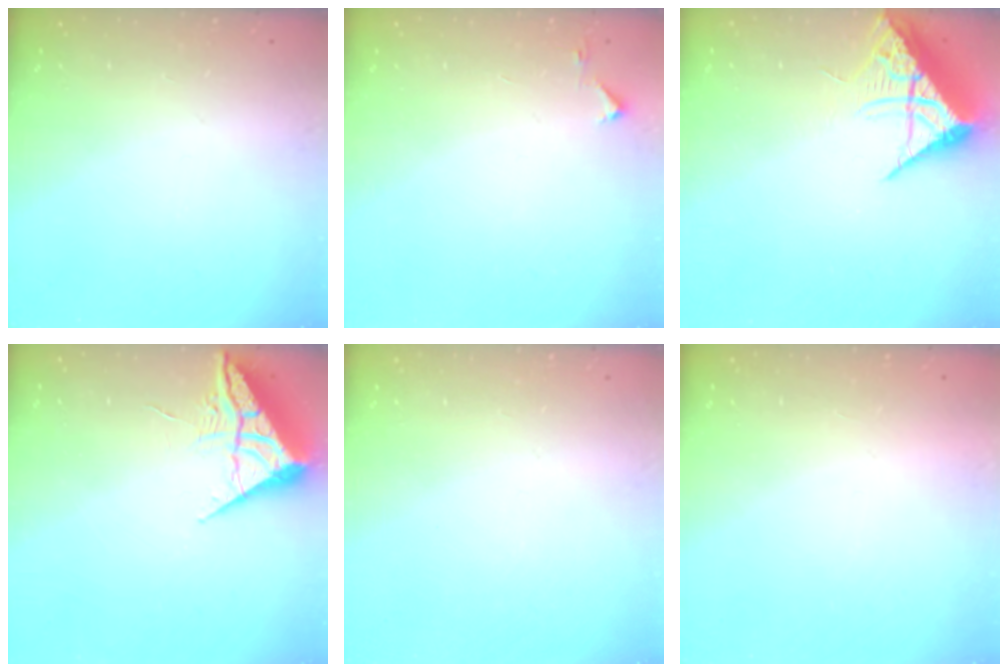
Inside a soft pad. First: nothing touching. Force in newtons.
{"total": 3.1, "press": 3.0, "slide": 0.3}
{"total": 9.7, "press": 9.7, "slide": 1.0}
{"total": 7.0, "press": 7.0, "slide": 0.3}
{"total": 0.0}
{"total": 1.6, "press": 1.6, "slide": 0.1}